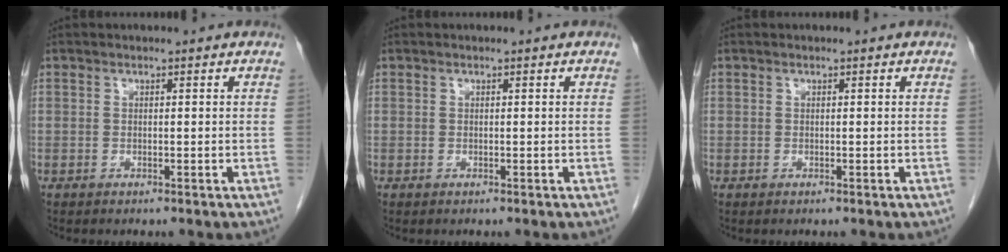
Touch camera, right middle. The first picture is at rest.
{"total": 0.0}
{"total": 0.0}